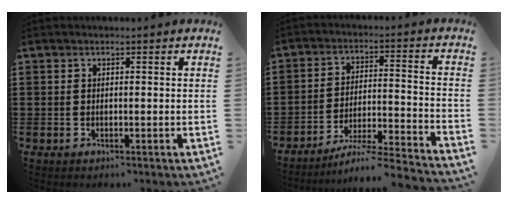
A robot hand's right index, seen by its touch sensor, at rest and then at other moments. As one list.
[{"total": 5.7, "force": [-5.1, -0.4, 2.5], "torque": [-0.050, -0.018, -0.101]}]